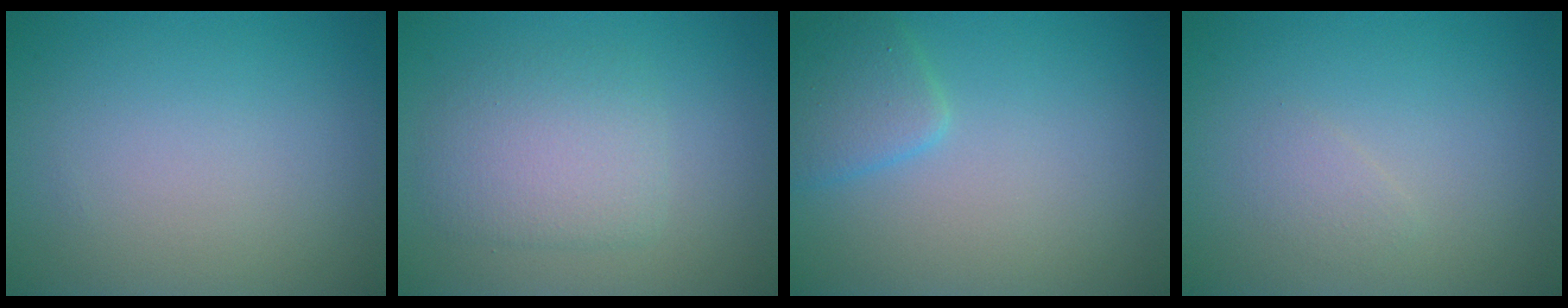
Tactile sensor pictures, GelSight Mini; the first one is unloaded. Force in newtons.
{"total": 3.7, "press": 3.7, "slide": 0.3}
{"total": 2.6, "press": 2.6, "slide": 0.2}
{"total": 0.9, "press": 0.9, "slide": 0.0}